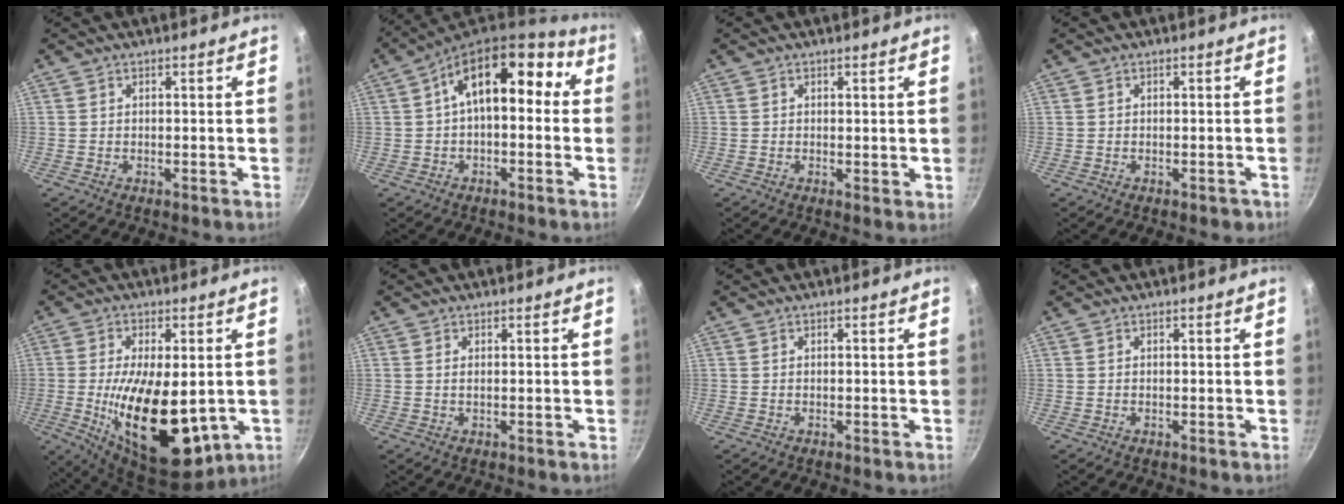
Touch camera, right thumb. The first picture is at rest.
{"total": 15.7, "force": [2.5, 8.4, 13.0], "torque": [-0.163, 0.047, 0.027]}
{"total": 1.0, "force": [0.3, 0.3, 0.9], "torque": [-0.012, -0.006, 0.004]}
{"total": 0.7, "force": [-0.5, 0.5, 0.3], "torque": [0.003, 0.006, -0.005]}
{"total": 21.3, "force": [-3.4, 9.9, 18.6], "torque": [-0.314, -0.027, -0.022]}
{"total": 0.7, "force": [0.2, 0.3, 0.6], "torque": [-0.016, 0.001, 0.007]}
{"total": 0.0}
{"total": 0.0}